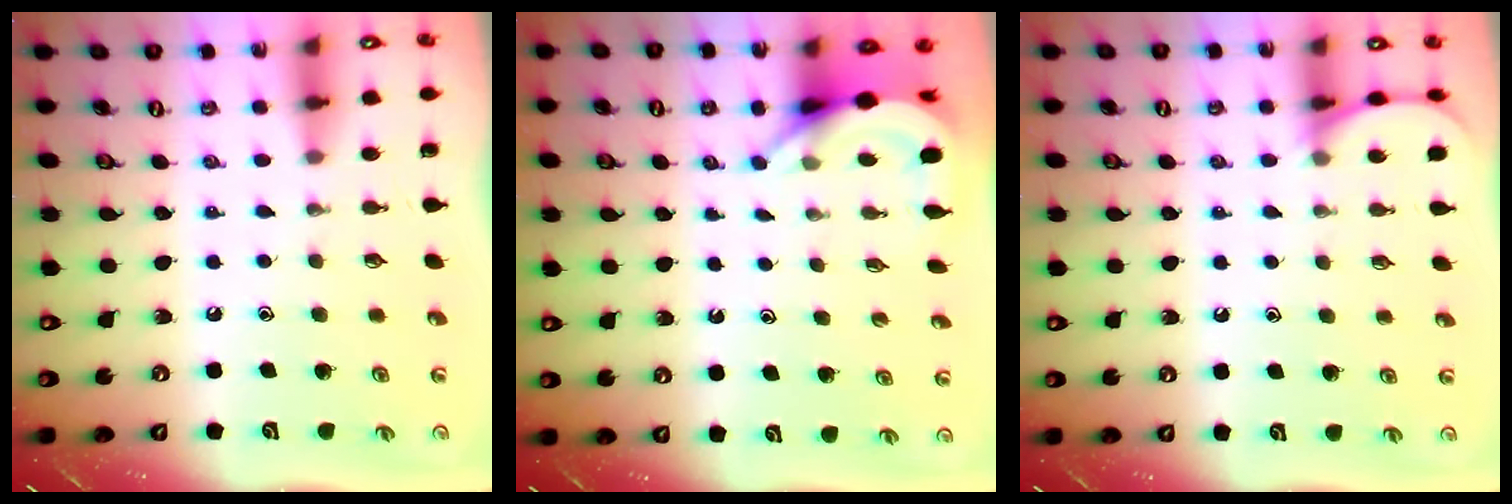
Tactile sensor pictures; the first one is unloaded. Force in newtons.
{"total": 5.5, "press": 5.5, "slide": 0.3}
{"total": 5.7, "press": 5.7, "slide": 0.6}